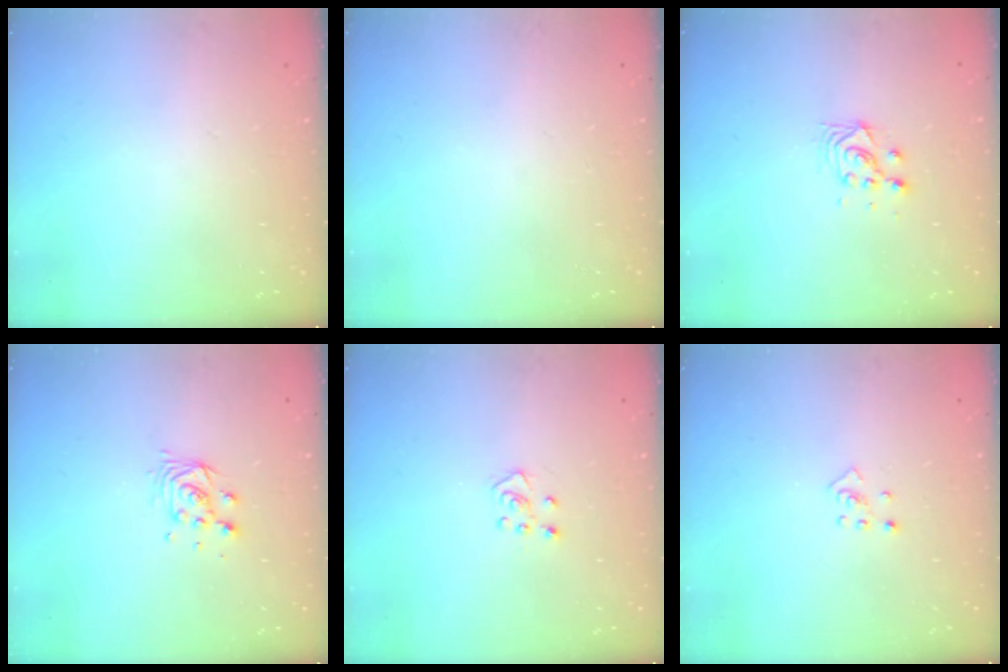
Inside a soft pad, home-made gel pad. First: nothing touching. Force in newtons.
{"total": 0.0}
{"total": 4.0, "press": 3.8, "slide": 1.1}
{"total": 5.2, "press": 5.2, "slide": 0.2}
{"total": 3.8, "press": 3.8, "slide": 0.4}
{"total": 3.4, "press": 3.4, "slide": 0.6}